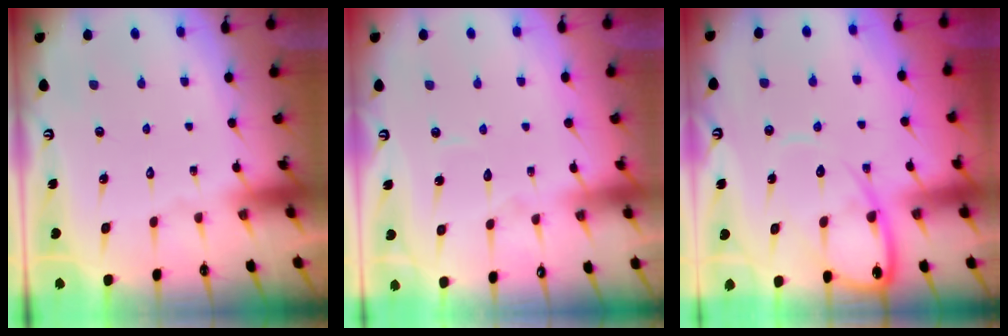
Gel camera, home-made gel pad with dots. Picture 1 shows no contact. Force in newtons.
{"total": 3.4, "press": 3.4, "slide": 0.2}
{"total": 10.3, "press": 10.2, "slide": 1.0}